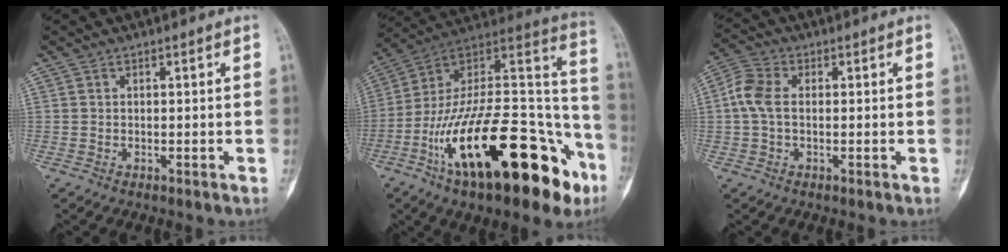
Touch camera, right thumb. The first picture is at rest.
{"total": 36.4, "force": [-16.3, 14.5, 29.2], "torque": [-0.403, 0.067, -0.260]}
{"total": 5.7, "force": [0.2, 3.6, 4.5], "torque": [-0.111, 0.017, -0.002]}